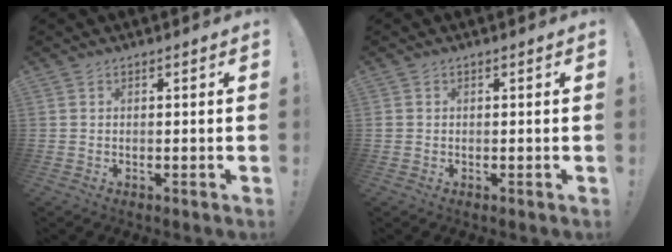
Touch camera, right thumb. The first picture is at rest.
{"total": 0.6, "force": [0.0, 0.6, 0.1], "torque": [-0.007, 0.004, 0.001]}